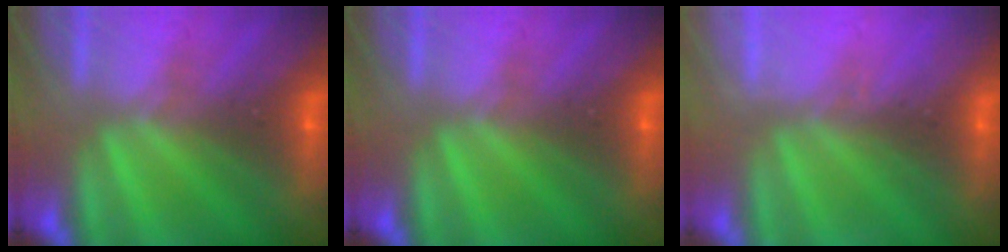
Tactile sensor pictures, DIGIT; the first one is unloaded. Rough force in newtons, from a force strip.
{"total": 0.0}
{"total": 2.3}